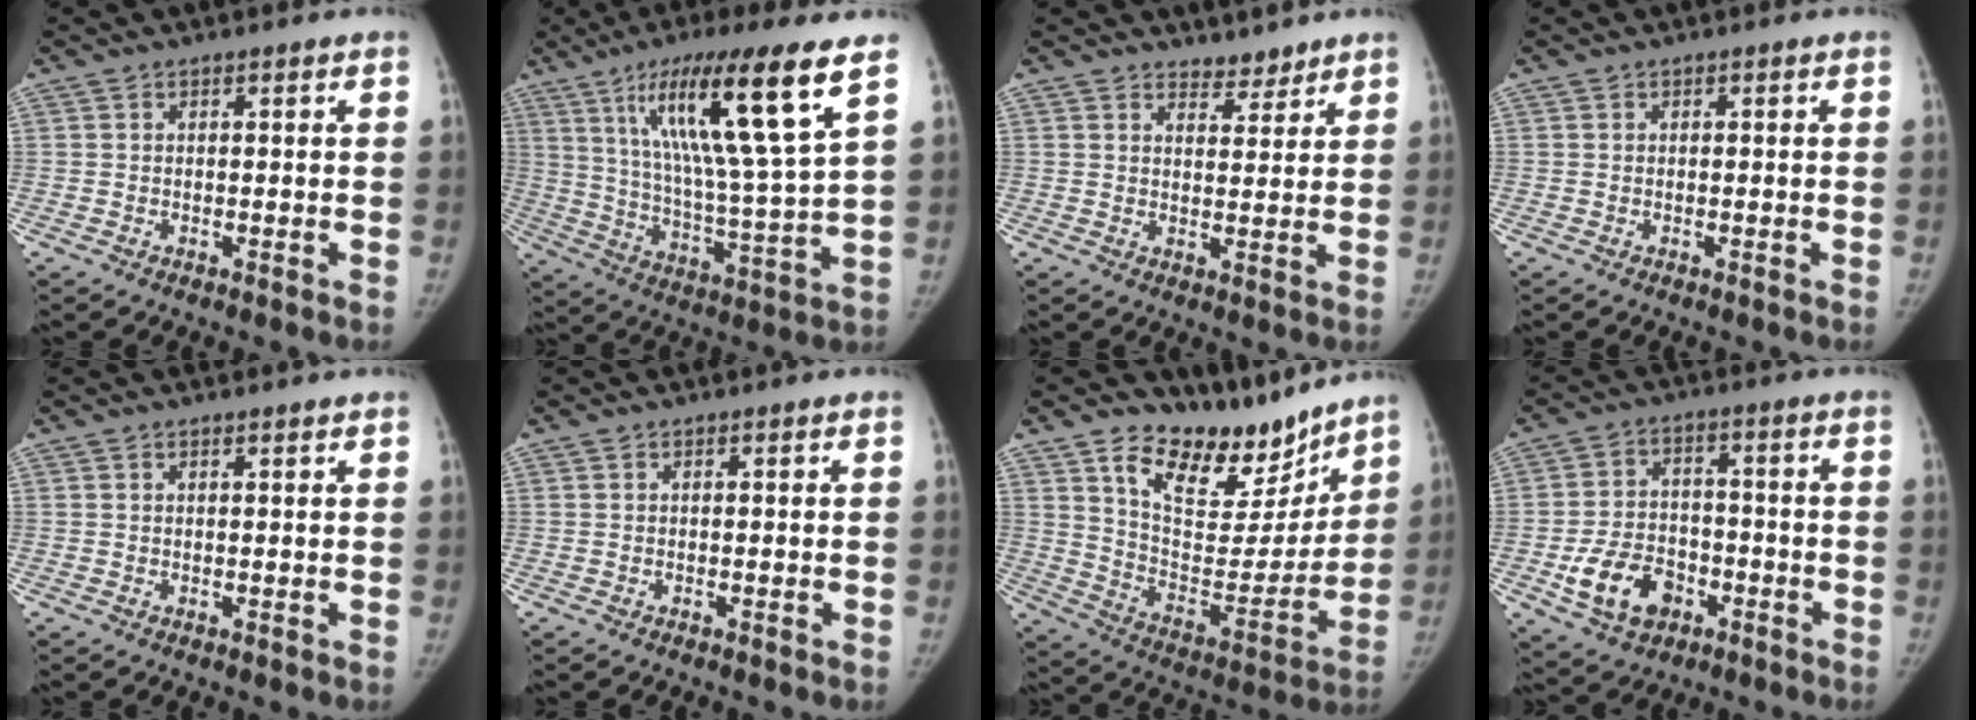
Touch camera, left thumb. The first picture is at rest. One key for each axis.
{"total": 20.9, "fx": 10.4, "fy": 1.8, "fz": 18.0, "tx": -0.299, "ty": -0.046, "tz": 0.176}
{"total": 3.4, "fx": 3.1, "fy": 1.3, "fz": 0.5, "tx": 0.011, "ty": -0.025, "tz": 0.048}
{"total": 0.0}
{"total": 0.8, "fx": 0.7, "fy": 0.0, "fz": 0.4, "tx": -0.008, "ty": -0.004, "tz": 0.013}
{"total": 0.0}
{"total": 18.0, "fx": 14.1, "fy": 8.2, "fz": 7.6, "tx": -0.053, "ty": -0.101, "tz": 0.236}
{"total": 10.7, "fx": -4.2, "fy": 7.8, "fz": 6.1, "tx": -0.090, "ty": 0.022, "tz": -0.068}